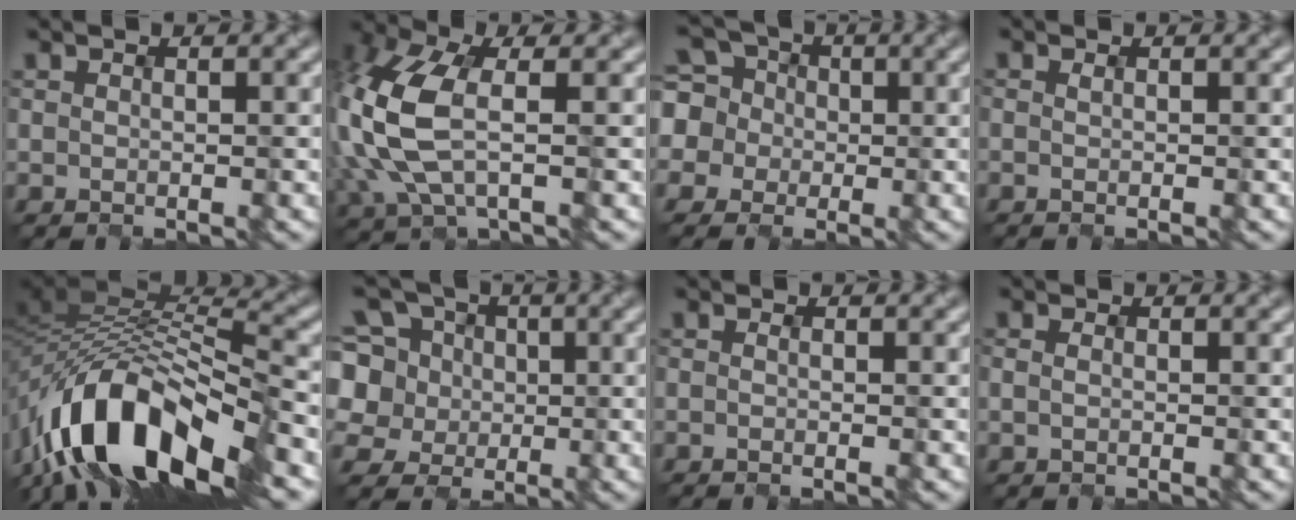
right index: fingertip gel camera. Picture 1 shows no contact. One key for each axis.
{"total": 7.5, "fx": -1.0, "fy": 3.9, "fz": 6.3, "tx": -0.207, "ty": -0.007, "tz": 0.001}
{"total": 6.0, "fx": 0.8, "fy": 5.8, "fz": 1.6, "tx": -0.053, "ty": 0.032, "tz": 0.008}
{"total": 1.2, "fx": -0.9, "fy": -0.6, "fz": -0.6, "tx": 0.000, "ty": -0.006, "tz": 0.000}
{"total": 14.6, "fx": -9.9, "fy": 5.4, "fz": 9.4, "tx": -0.196, "ty": 0.000, "tz": -0.159}
{"total": 7.6, "fx": 0.9, "fy": 7.0, "fz": 2.8, "tx": -0.095, "ty": 0.016, "tz": 0.022}
{"total": 1.4, "fx": -1.1, "fy": -0.6, "fz": -0.5, "tx": -0.004, "ty": -0.006, "tz": -0.007}
{"total": 1.4, "fx": -1.0, "fy": -0.7, "fz": -0.7, "tx": -0.003, "ty": -0.010, "tz": 0.003}